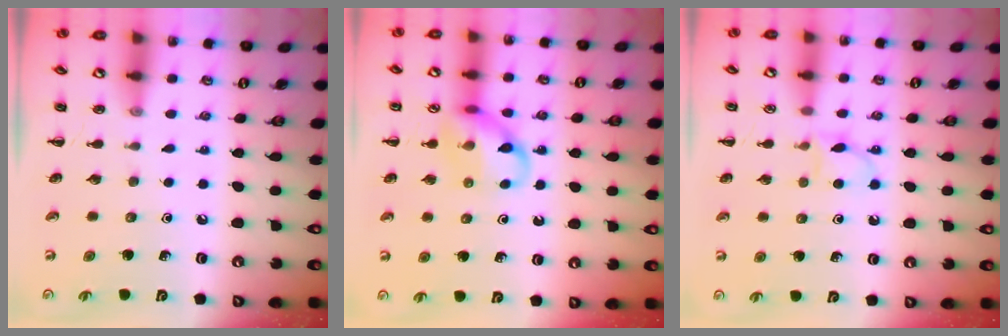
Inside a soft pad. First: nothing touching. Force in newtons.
{"total": 12.7, "press": 12.6, "slide": 1.7}
{"total": 4.4, "press": 4.2, "slide": 1.4}